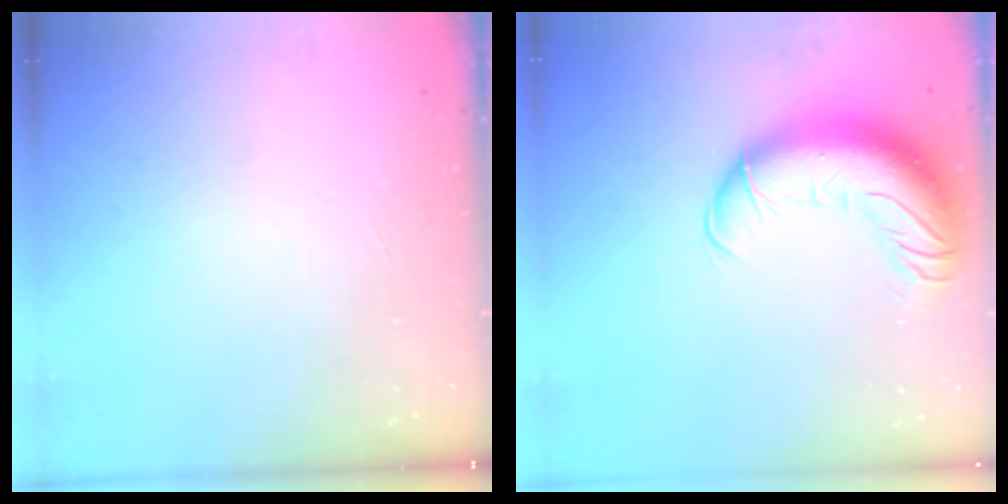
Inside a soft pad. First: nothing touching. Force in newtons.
{"total": 16.7, "press": 16.2, "slide": 4.0}